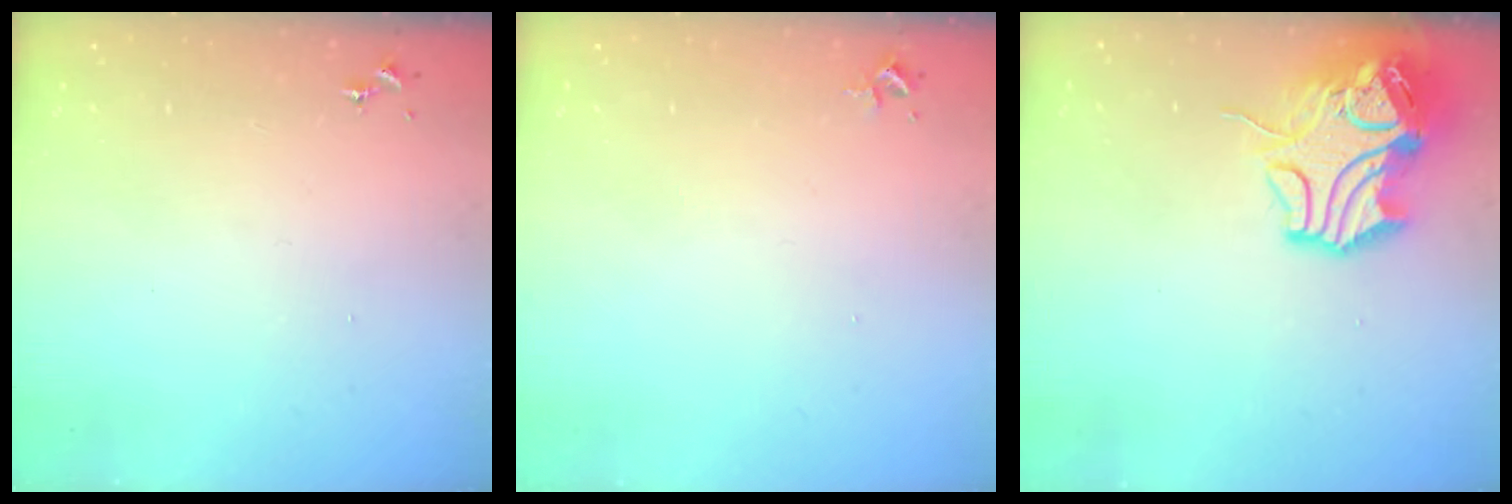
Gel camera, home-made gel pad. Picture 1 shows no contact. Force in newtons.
{"total": 2.4, "press": 2.4, "slide": 0.3}
{"total": 13.9, "press": 13.8, "slide": 2.1}